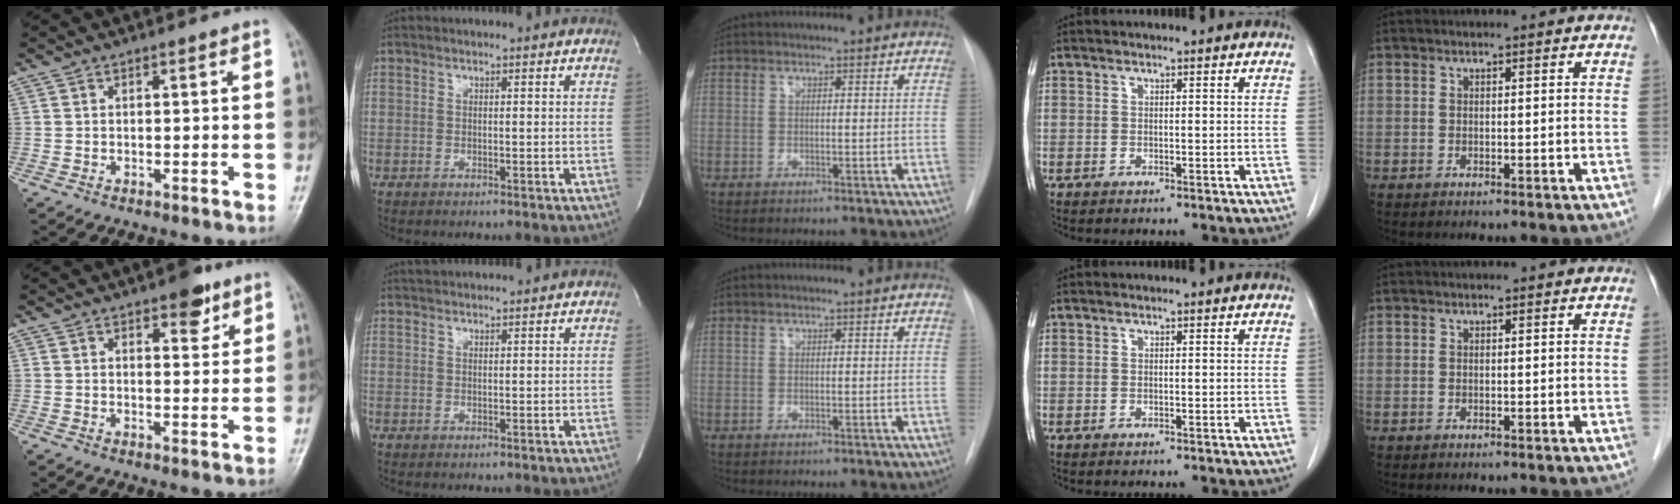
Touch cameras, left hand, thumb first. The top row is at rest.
{"thumb": {"total": 5.5, "force": [3.4, 2.6, 3.5], "torque": [-0.025, -0.016, 0.042]}, "index": {"total": 3.4, "force": [3.3, 0.3, 0.8], "torque": [-0.013, 0.029, 0.052]}}